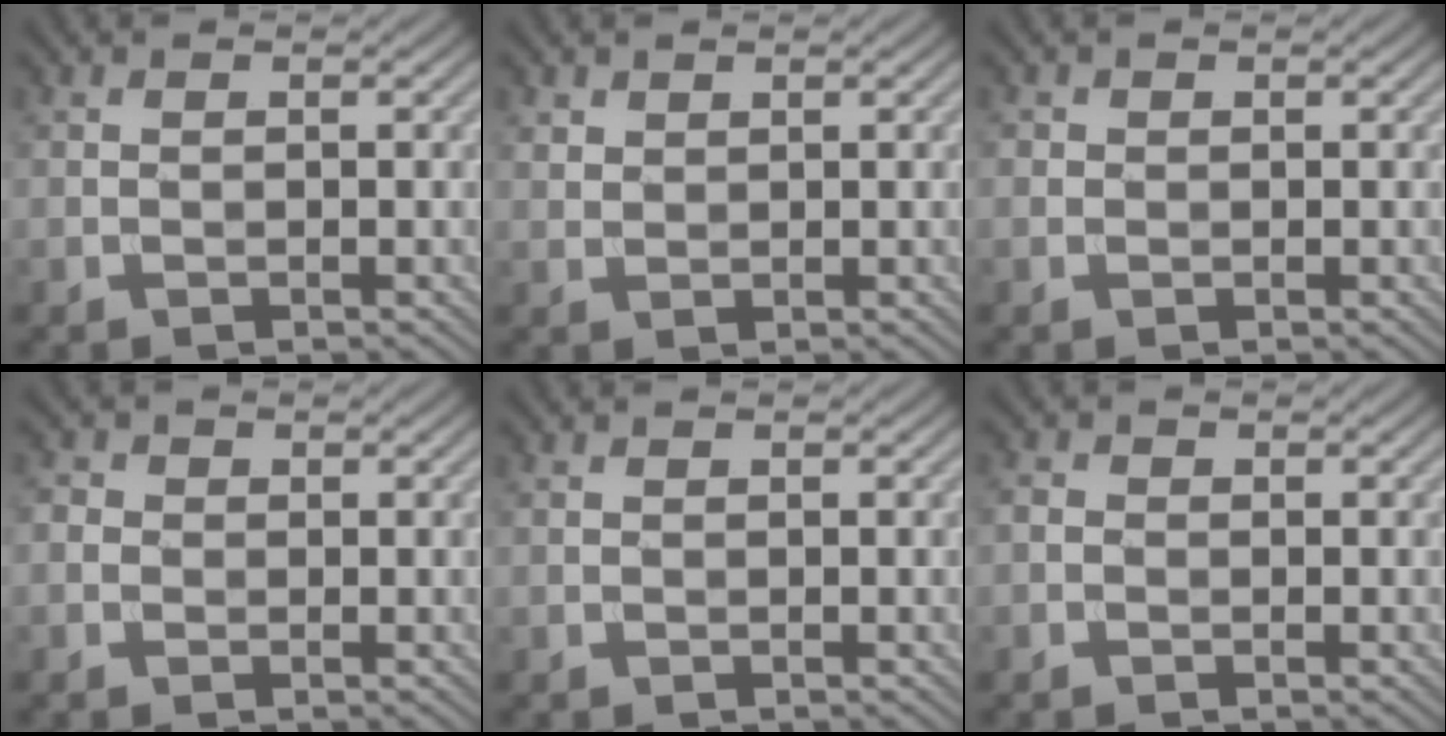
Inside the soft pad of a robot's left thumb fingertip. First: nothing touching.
{"total": 1.3, "force": [1.0, 0.7, 0.4], "torque": [-0.012, -0.001, 0.023]}
{"total": 0.8, "force": [0.1, 0.7, 0.1], "torque": [0.000, -0.003, -0.002]}
{"total": 1.7, "force": [-0.2, 1.6, 0.5], "torque": [-0.012, 0.001, -0.010]}
{"total": 0.0}
{"total": 1.1, "force": [-0.5, 0.9, 0.4], "torque": [-0.009, 0.000, -0.014]}